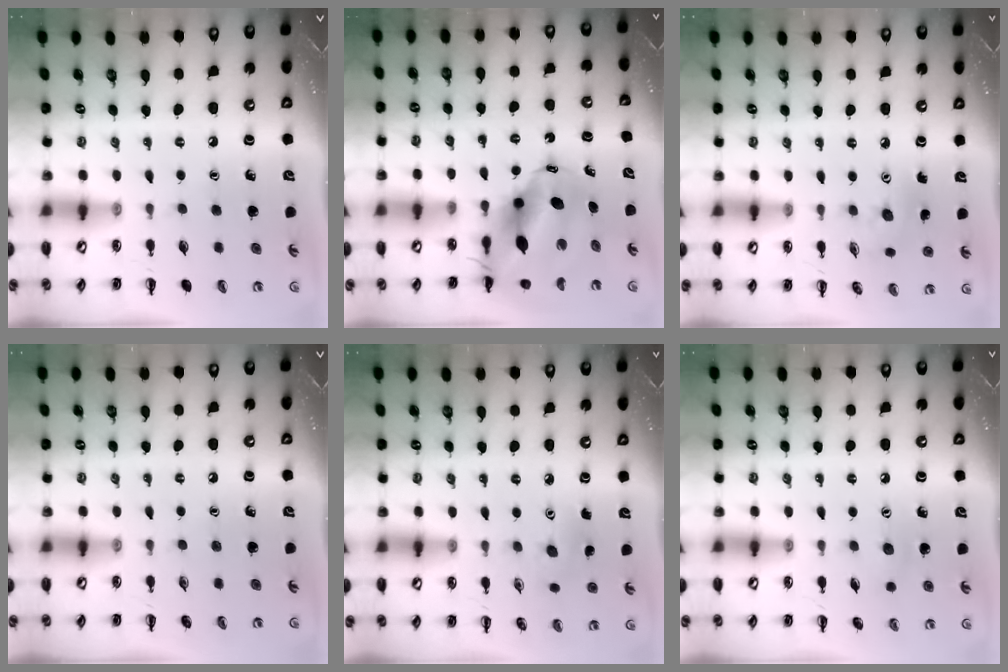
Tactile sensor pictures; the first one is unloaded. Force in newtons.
{"total": 11.5, "press": 11.1, "slide": 3.0}
{"total": 3.9, "press": 3.8, "slide": 0.7}
{"total": 0.0}
{"total": 4.7, "press": 4.5, "slide": 1.1}
{"total": 4.6, "press": 4.5, "slide": 1.2}